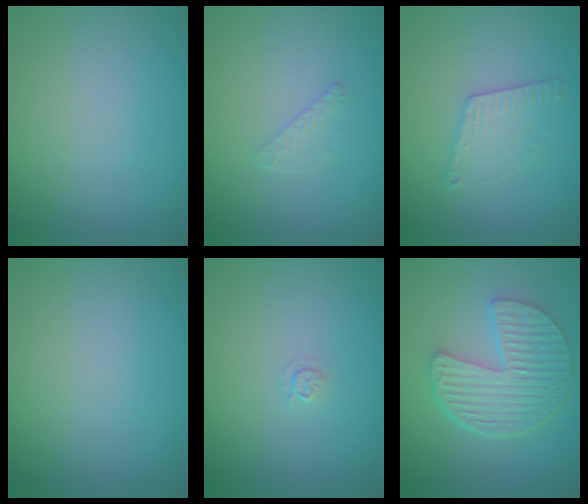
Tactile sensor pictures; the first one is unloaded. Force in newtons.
{"total": 0.6, "press": 0.3, "slide": 0.5}
{"total": 2.5, "press": 2.5, "slide": 0.2}
{"total": 0.0}
{"total": 0.7, "press": 0.3, "slide": 0.6}
{"total": 6.4, "press": 4.7, "slide": 4.4}